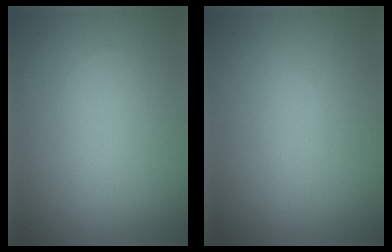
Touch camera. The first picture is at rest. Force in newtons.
{"total": 0.0}